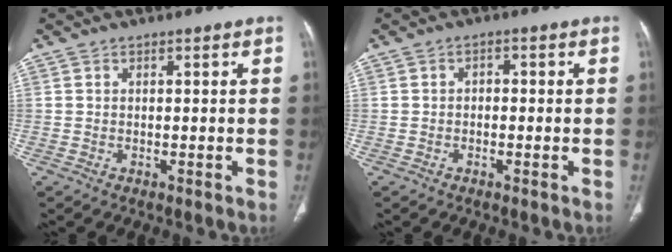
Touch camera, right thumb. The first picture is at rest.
{"total": 1.4, "force": [-0.2, 1.0, 0.9], "torque": [-0.006, 0.007, -0.008]}